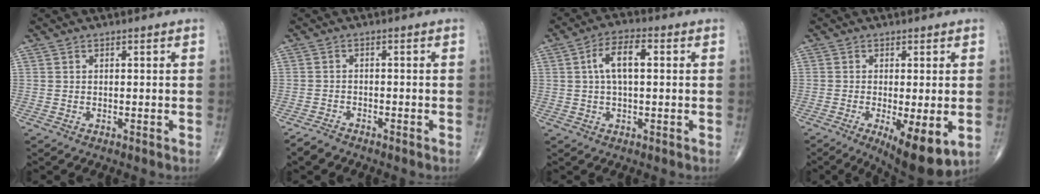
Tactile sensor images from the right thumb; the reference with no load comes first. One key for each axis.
{"total": 2.4, "fx": -2.2, "fy": 0.8, "fz": 0.7, "tx": -0.023, "ty": 0.004, "tz": -0.041}
{"total": 7.1, "fx": 1.2, "fy": 3.1, "fz": 6.3, "tx": -0.117, "ty": 0.018, "tz": 0.017}
{"total": 10.5, "fx": -3.2, "fy": 3.2, "fz": 9.4, "tx": -0.142, "ty": -0.024, "tz": -0.043}